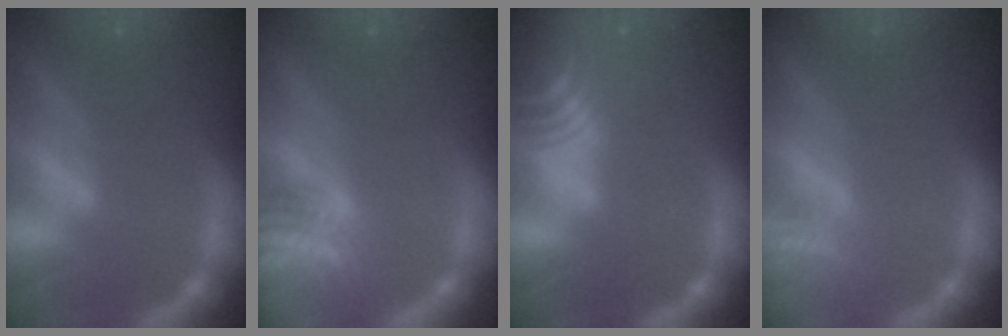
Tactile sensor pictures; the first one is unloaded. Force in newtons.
{"total": 7.5}
{"total": 10.1}
{"total": 3.0}